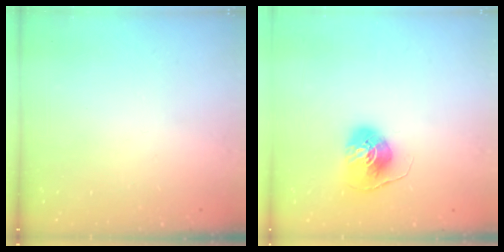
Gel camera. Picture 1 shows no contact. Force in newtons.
{"total": 8.4, "press": 8.3, "slide": 0.7}